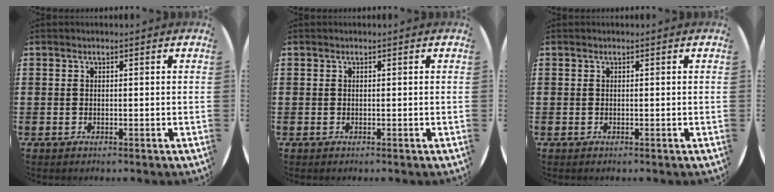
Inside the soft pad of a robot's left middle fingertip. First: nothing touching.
{"total": 0.0}
{"total": 0.0}